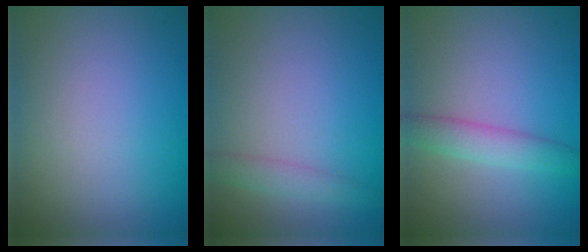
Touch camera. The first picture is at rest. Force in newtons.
{"total": 1.7, "press": 1.7, "slide": 0.1}
{"total": 2.8, "press": 2.8, "slide": 0.1}